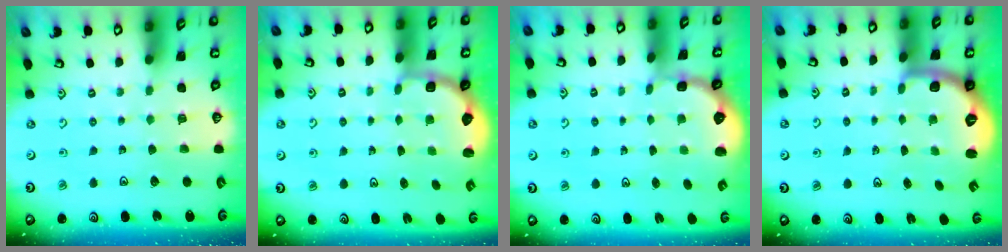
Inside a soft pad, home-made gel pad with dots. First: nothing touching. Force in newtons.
{"total": 2.8, "press": 2.1, "slide": 1.9}
{"total": 2.6, "press": 2.1, "slide": 1.6}
{"total": 2.0, "press": 1.5, "slide": 1.3}